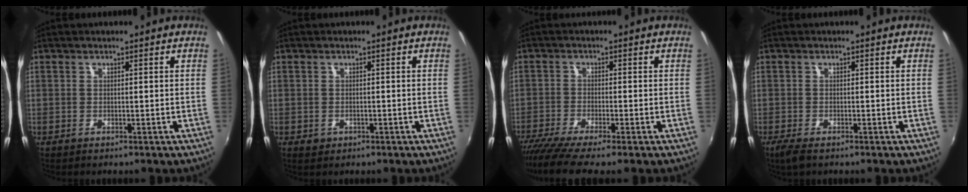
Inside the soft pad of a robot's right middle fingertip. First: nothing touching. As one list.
[{"total": 1.2, "force": [-0.5, 0.9, 0.5], "torque": [-0.009, -0.004, -0.007]}, {"total": 7.3, "force": [-5.9, -0.5, 4.2], "torque": [-0.098, -0.035, -0.106]}, {"total": 2.7, "force": [-1.8, 0.7, 1.8], "torque": [-0.039, -0.010, -0.033]}]